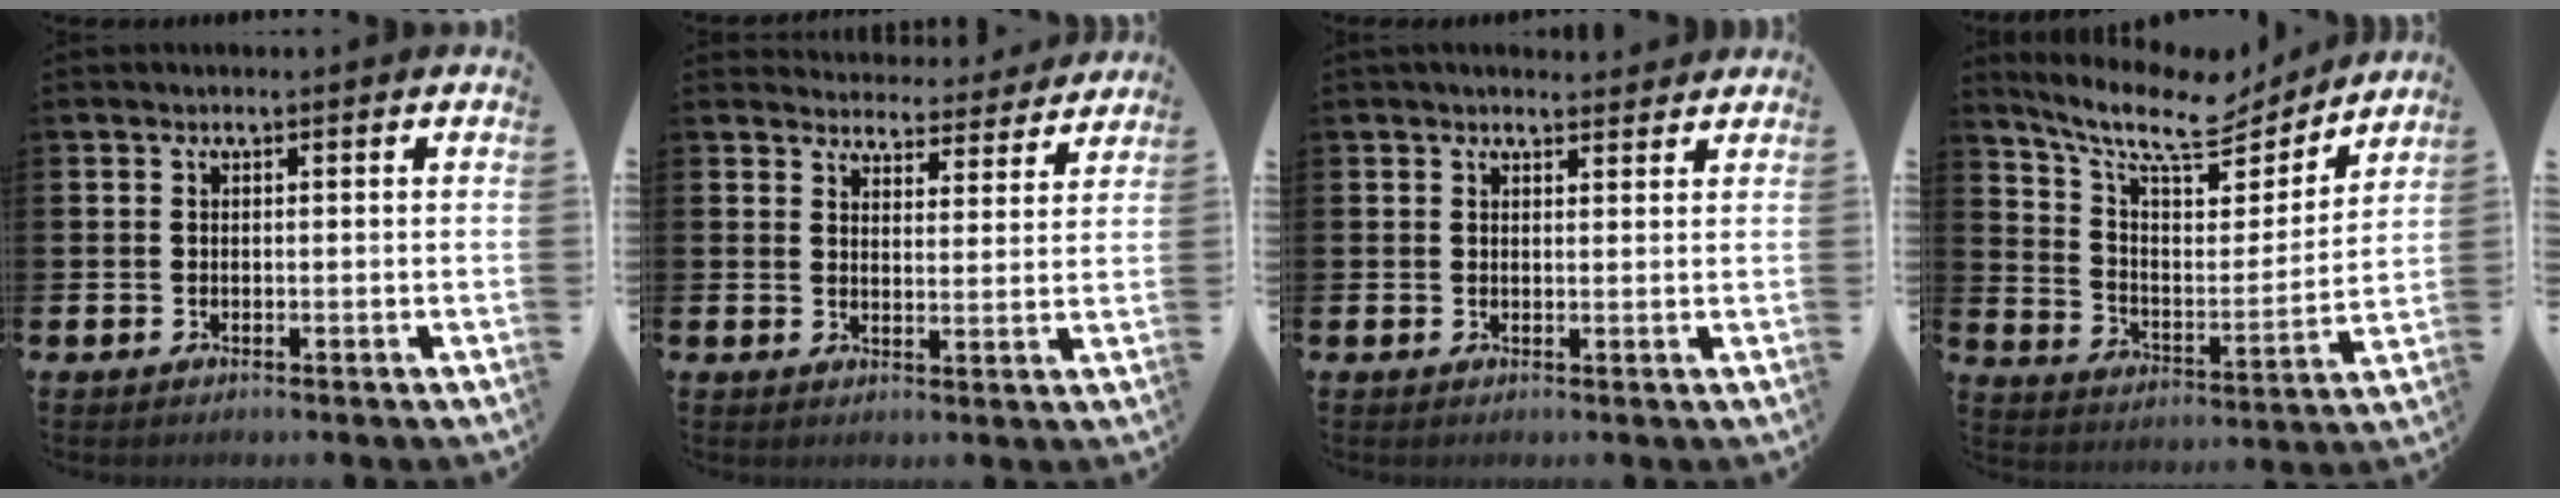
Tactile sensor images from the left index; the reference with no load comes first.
{"total": 4.3, "force": [4.2, 0.8, 0.0], "torque": [-0.007, -0.036, 0.071]}
{"total": 2.1, "force": [2.0, 0.5, 0.2], "torque": [0.001, -0.008, 0.035]}
{"total": 10.7, "force": [8.8, 3.4, 4.9], "torque": [-0.117, -0.058, 0.146]}